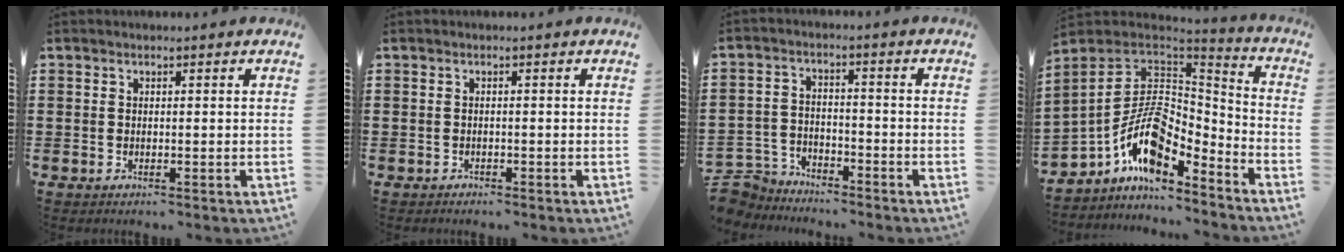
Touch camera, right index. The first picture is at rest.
{"total": 0.6, "force": [-0.6, 0.2, 0.0], "torque": [-0.001, 0.002, -0.013]}
{"total": 5.0, "force": [-4.8, 1.4, 0.0], "torque": [-0.026, 0.005, -0.105]}
{"total": 11.2, "force": [-4.1, 6.6, 8.1], "torque": [-0.182, 0.001, -0.081]}